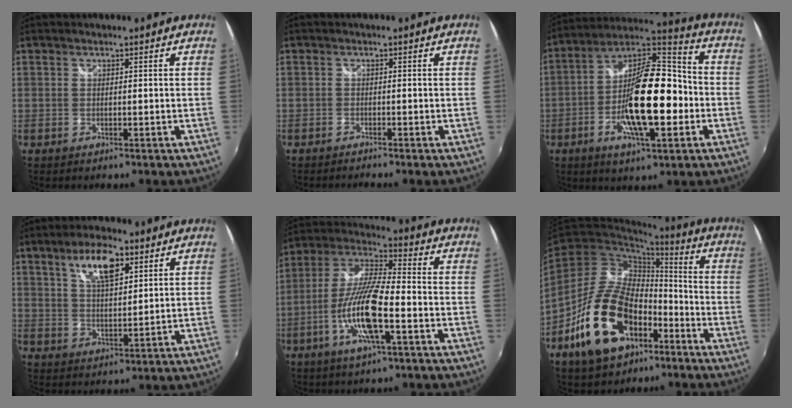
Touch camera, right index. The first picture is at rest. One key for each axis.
{"total": 1.4, "fx": -1.4, "fy": -0.2, "fz": 0.3, "tx": -0.013, "ty": -0.007, "tz": -0.025}
{"total": 19.8, "fx": -4.6, "fy": 6.8, "fz": 18.0, "tx": -0.326, "ty": 0.011, "tz": -0.086}
{"total": 8.8, "fx": 4.6, "fy": 3.2, "fz": 6.8, "tx": -0.121, "ty": 0.011, "tz": 0.084}
{"total": 14.2, "fx": -5.2, "fy": 2.5, "fz": 13.0, "tx": -0.267, "ty": -0.008, "tz": -0.103}
{"total": 18.6, "fx": -9.7, "fy": 10.8, "fz": 11.7, "tx": -0.230, "ty": 0.019, "tz": -0.148}